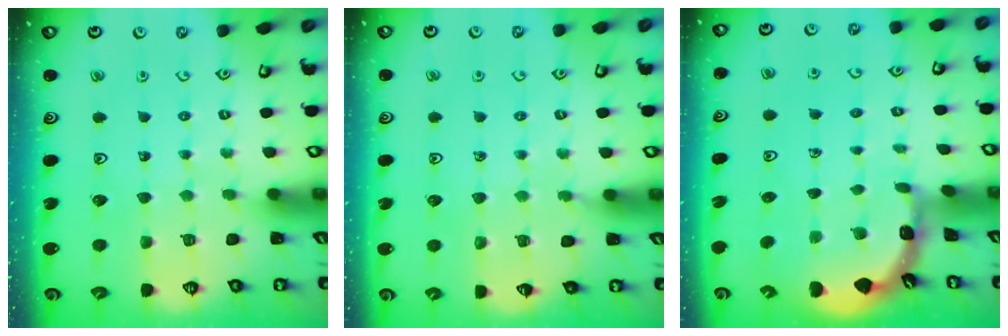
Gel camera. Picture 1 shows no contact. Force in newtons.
{"total": 4.2, "press": 4.1, "slide": 0.5}
{"total": 1.6, "press": 1.6, "slide": 0.1}